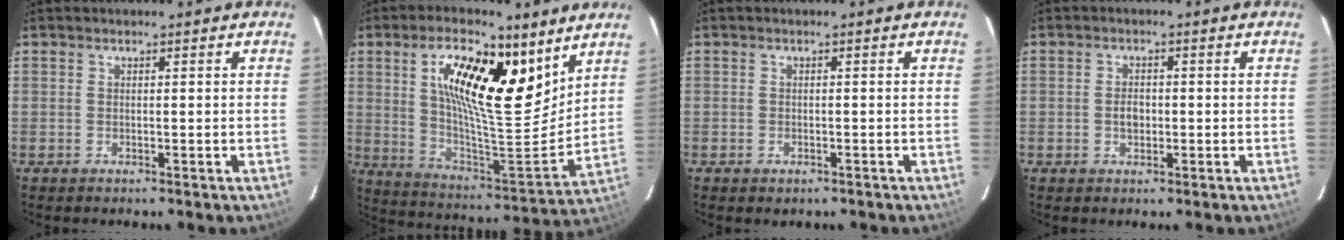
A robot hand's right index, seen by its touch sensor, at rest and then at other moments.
{"total": 19.8, "force": [9.6, 7.3, 15.6], "torque": [-0.263, 0.004, 0.169]}
{"total": 1.7, "force": [-0.9, 1.2, 0.6], "torque": [-0.012, -0.003, -0.012]}
{"total": 2.5, "force": [-0.4, 1.8, 1.7], "torque": [-0.030, 0.004, -0.007]}